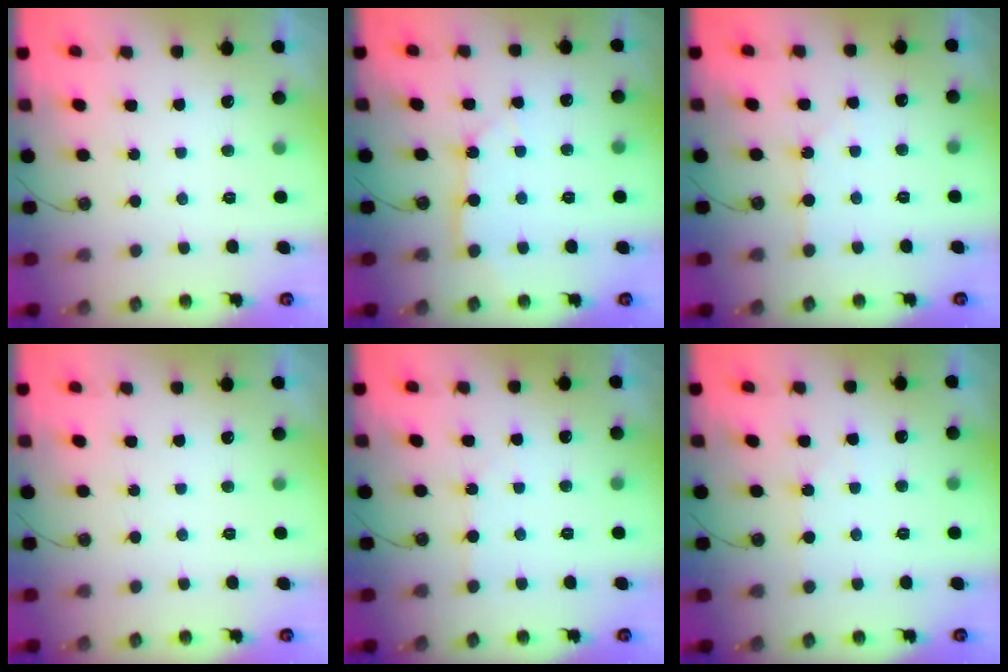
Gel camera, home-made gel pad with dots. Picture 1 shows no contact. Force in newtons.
{"total": 4.2, "press": 4.2, "slide": 0.5}
{"total": 3.4, "press": 3.4, "slide": 0.5}
{"total": 0.0}
{"total": 2.2, "press": 2.2, "slide": 0.4}
{"total": 2.1, "press": 2.0, "slide": 0.5}